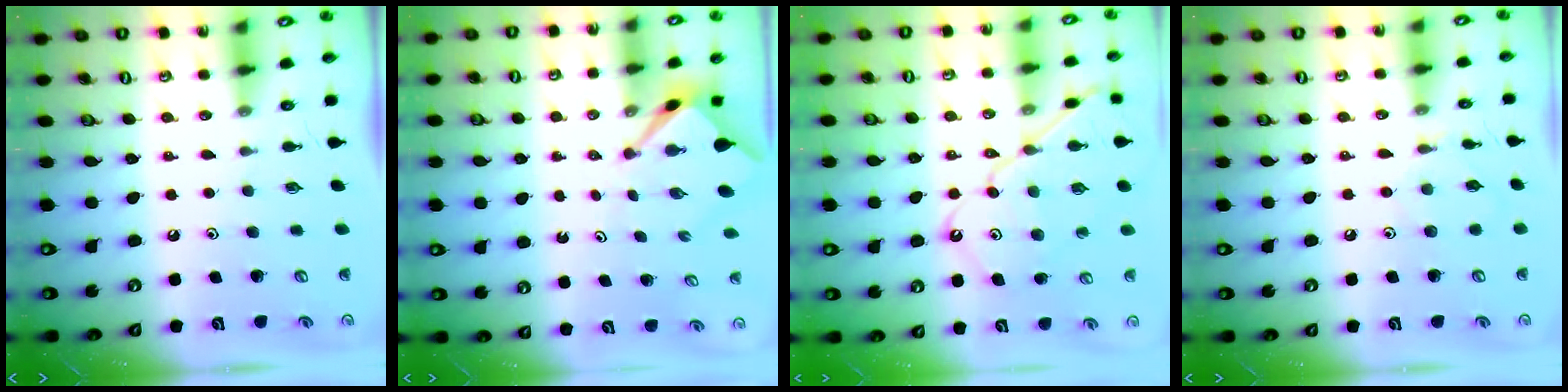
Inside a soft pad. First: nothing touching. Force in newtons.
{"total": 2.4, "press": 2.4, "slide": 0.2}
{"total": 14.1, "press": 14.0, "slide": 1.4}
{"total": 6.2, "press": 6.1, "slide": 0.7}